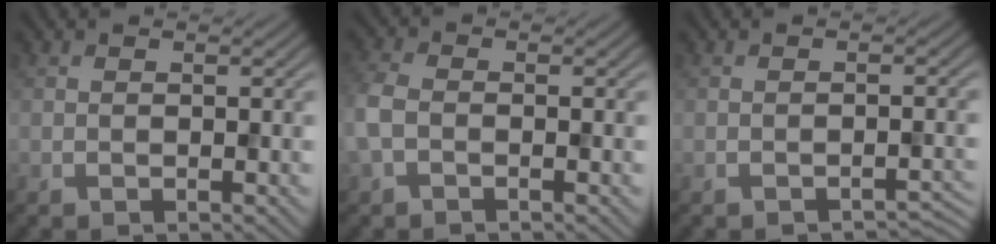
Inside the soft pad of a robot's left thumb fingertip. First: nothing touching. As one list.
[{"total": 3.7, "force": [-1.2, 2.4, 2.5], "torque": [-0.074, 0.001, -0.034]}, {"total": 1.5, "force": [-1.4, 0.2, 0.6], "torque": [-0.004, 0.002, -0.021]}]